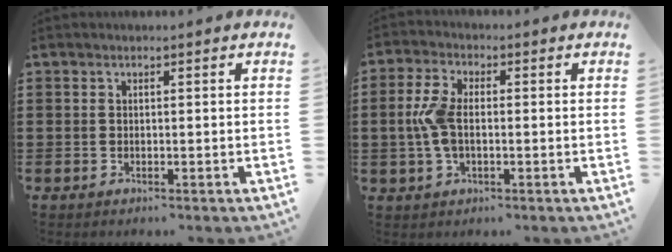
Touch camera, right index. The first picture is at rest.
{"total": 6.0, "force": [-0.2, 3.1, 5.2], "torque": [-0.134, -0.003, -0.014]}